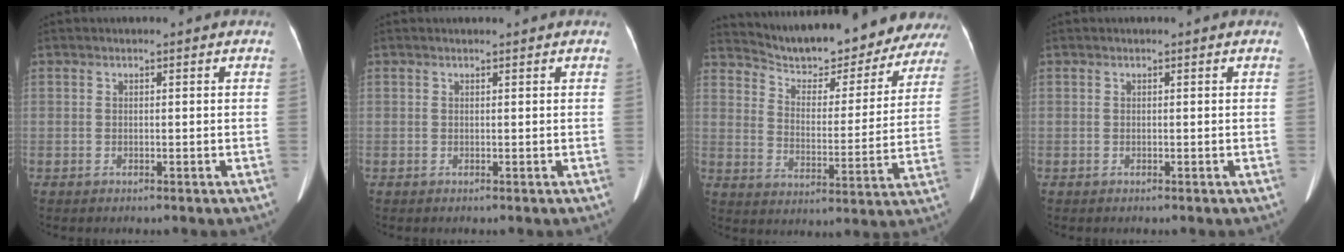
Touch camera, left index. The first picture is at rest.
{"total": 1.8, "force": [1.7, 0.1, 0.5], "torque": [-0.009, 0.016, 0.022]}
{"total": 21.6, "force": [20.2, 4.9, 6.1], "torque": [-0.087, -0.023, 0.266]}
{"total": 0.0}